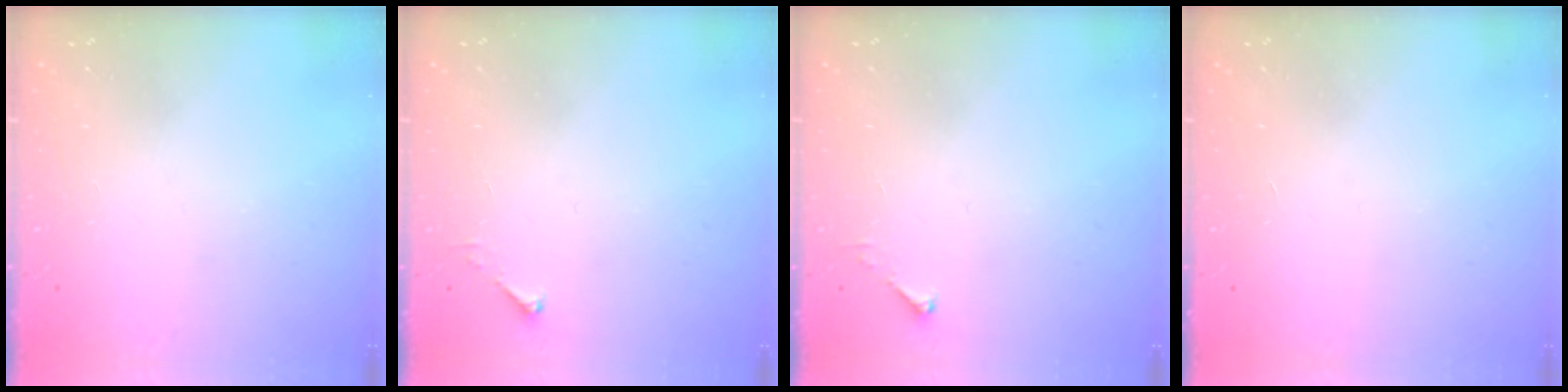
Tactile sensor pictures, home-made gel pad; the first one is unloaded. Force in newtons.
{"total": 2.5, "press": 2.5, "slide": 0.3}
{"total": 2.5, "press": 2.5, "slide": 0.3}
{"total": 1.7, "press": 1.7, "slide": 0.1}